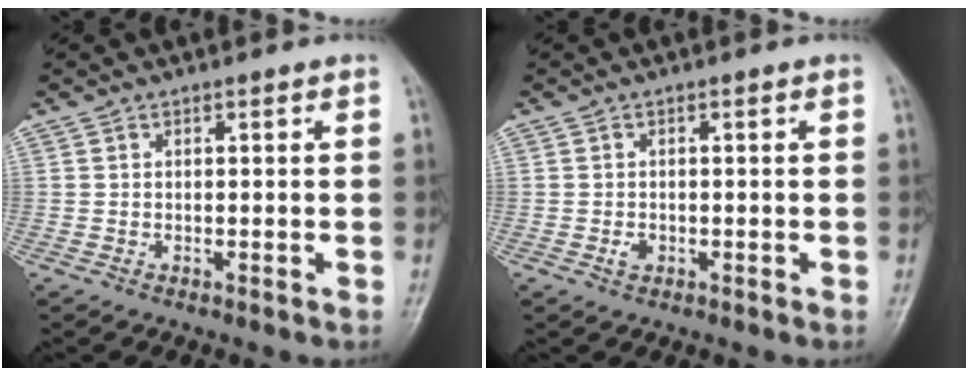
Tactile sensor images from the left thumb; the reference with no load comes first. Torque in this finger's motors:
{"motor_torque": [-0.13, 0.09, 0.09, 0.03, 0.01]}